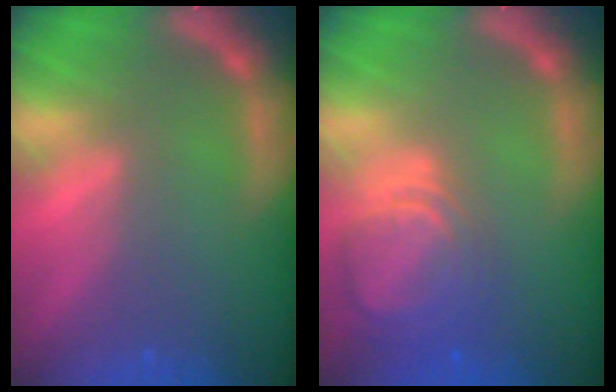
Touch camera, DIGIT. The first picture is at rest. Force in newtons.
{"total": 6.5}